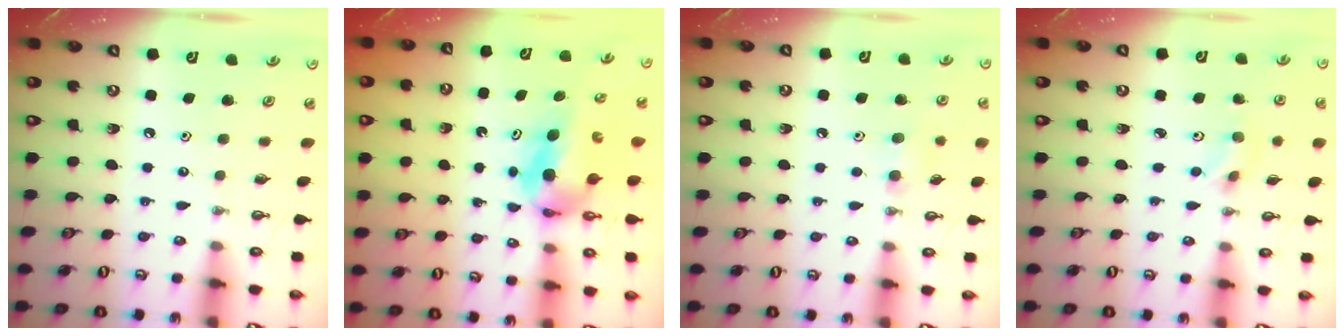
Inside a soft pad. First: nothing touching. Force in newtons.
{"total": 7.1, "press": 5.0, "slide": 5.1}
{"total": 6.0, "press": 5.8, "slide": 1.4}
{"total": 2.2, "press": 2.2, "slide": 0.1}